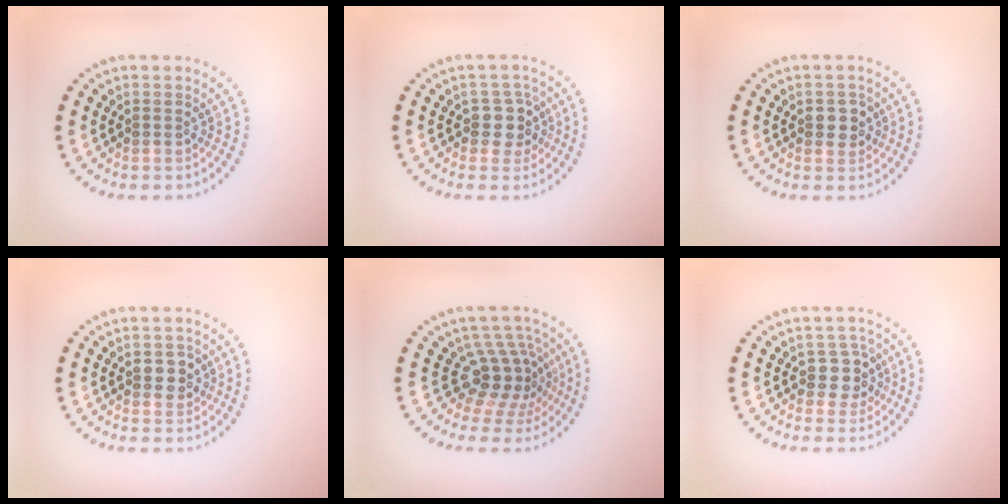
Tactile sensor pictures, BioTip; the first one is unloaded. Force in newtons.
{"total": 2.4, "press": 2.1, "slide": 1.3}
{"total": 1.8, "press": 1.8, "slide": 0.3}
{"total": 1.8, "press": 1.8, "slide": 0.3}
{"total": 4.0, "press": 2.7, "slide": 2.9}
{"total": 2.4, "press": 2.0, "slide": 1.3}